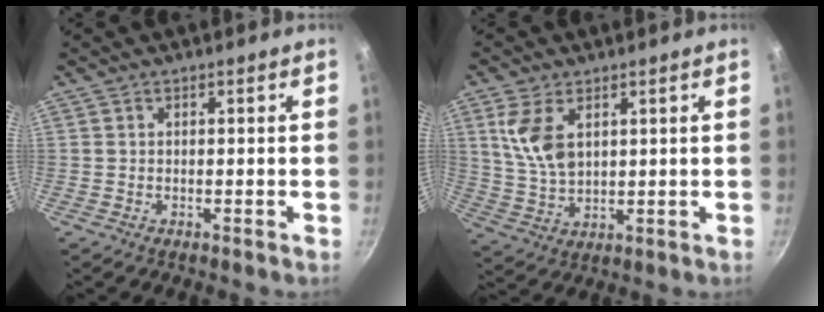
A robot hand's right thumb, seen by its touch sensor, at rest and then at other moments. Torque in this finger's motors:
{"motor_torque": [0.05, 0.12, 0.40, 0.68, 0.09]}